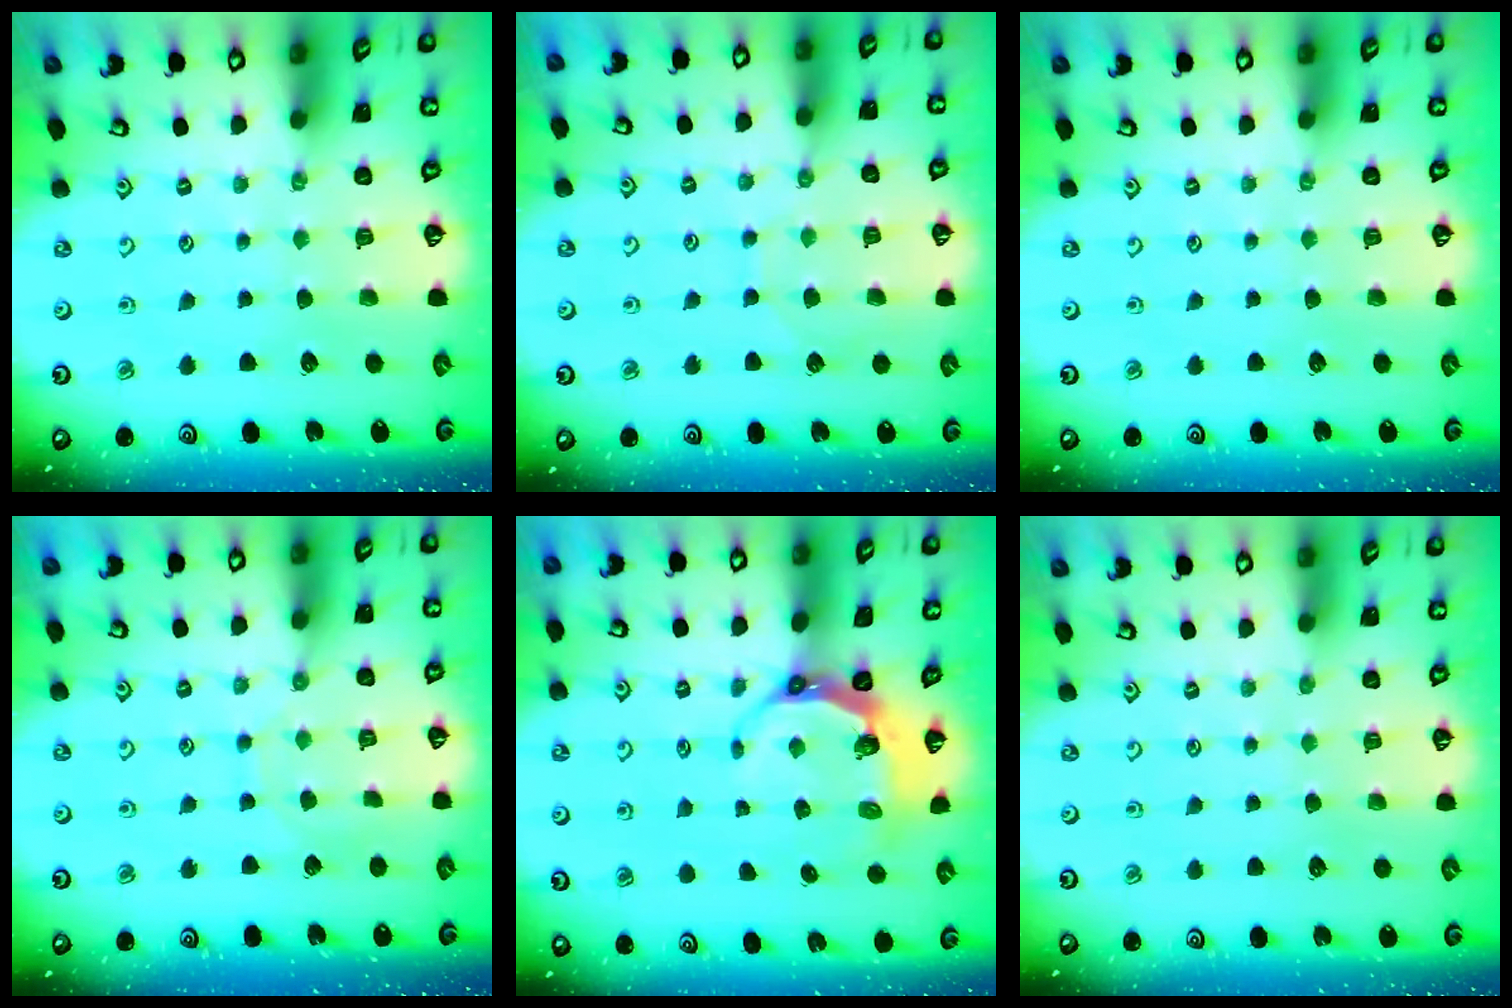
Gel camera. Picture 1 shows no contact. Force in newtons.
{"total": 6.1, "press": 6.1, "slide": 0.6}
{"total": 0.0}
{"total": 6.9, "press": 6.9, "slide": 0.6}
{"total": 7.1, "press": 6.1, "slide": 3.6}
{"total": 0.8, "press": 0.8, "slide": 0.1}